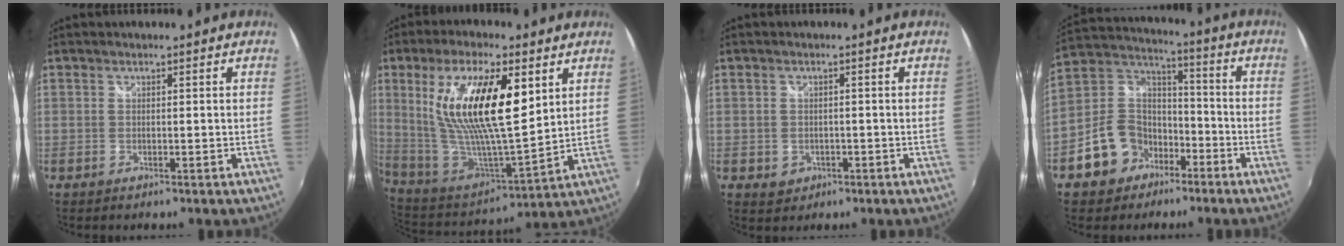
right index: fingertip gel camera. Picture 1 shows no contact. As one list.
[{"total": 21.8, "force": [7.6, 6.5, 19.4], "torque": [-0.365, 0.001, 0.148]}, {"total": 3.3, "force": [-1.1, 2.9, 1.2], "torque": [-0.030, -0.002, -0.011]}, {"total": 12.2, "force": [-6.8, 9.3, 4.2], "torque": [-0.105, 0.040, -0.110]}]